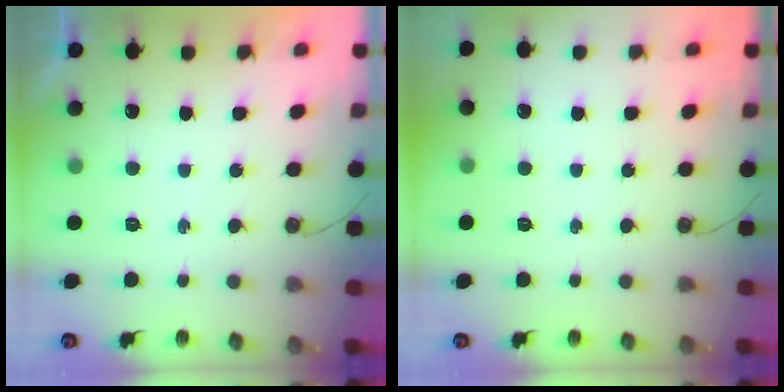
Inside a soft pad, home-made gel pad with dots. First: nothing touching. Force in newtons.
{"total": 0.0}